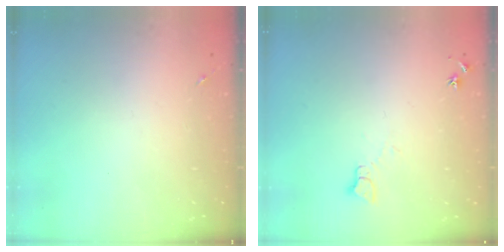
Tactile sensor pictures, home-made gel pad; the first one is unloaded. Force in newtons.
{"total": 5.4, "press": 5.3, "slide": 0.7}